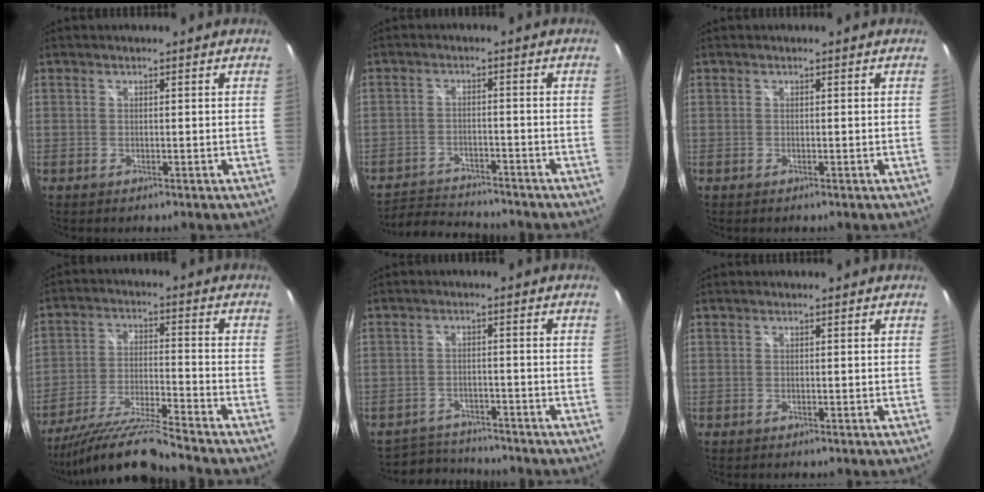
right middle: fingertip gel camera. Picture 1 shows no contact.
{"total": 9.5, "force": [-8.9, 1.9, 2.6], "torque": [-0.075, -0.004, -0.140]}
{"total": 0.0}
{"total": 12.9, "force": [-11.6, -1.6, 5.3], "torque": [-0.111, -0.021, -0.212]}
{"total": 6.2, "force": [-6.0, 1.6, 0.3], "torque": [-0.022, 0.008, -0.097]}
{"total": 0.0}